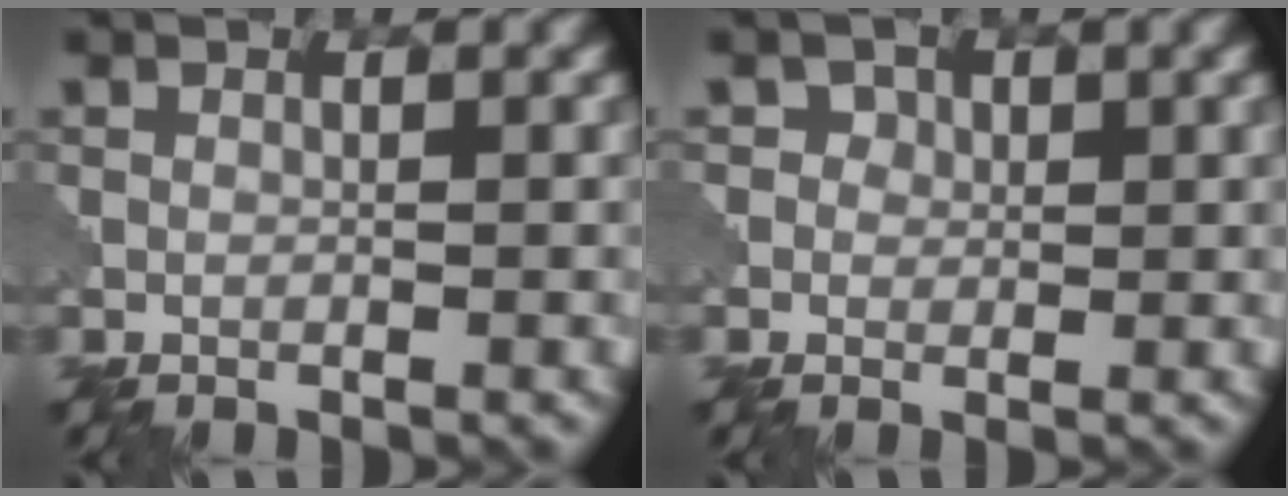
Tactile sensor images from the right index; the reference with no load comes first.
{"total": 1.5, "force": [0.2, 1.4, 0.3], "torque": [-0.003, -0.002, 0.003]}